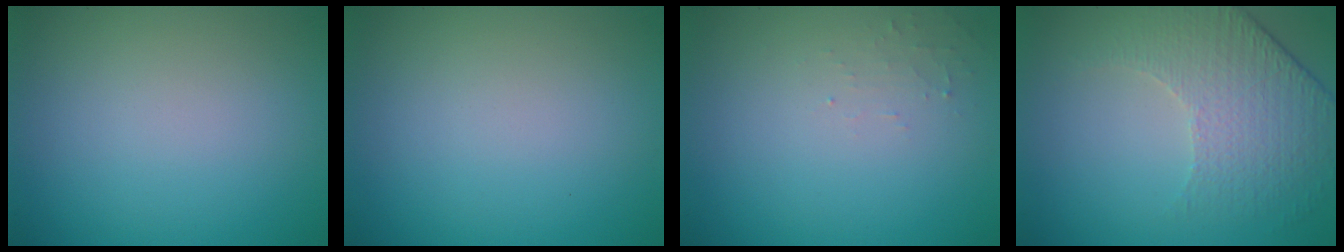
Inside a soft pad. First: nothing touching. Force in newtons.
{"total": 0.0}
{"total": 1.1, "press": 1.1, "slide": 0.2}
{"total": 4.9, "press": 3.6, "slide": 3.3}